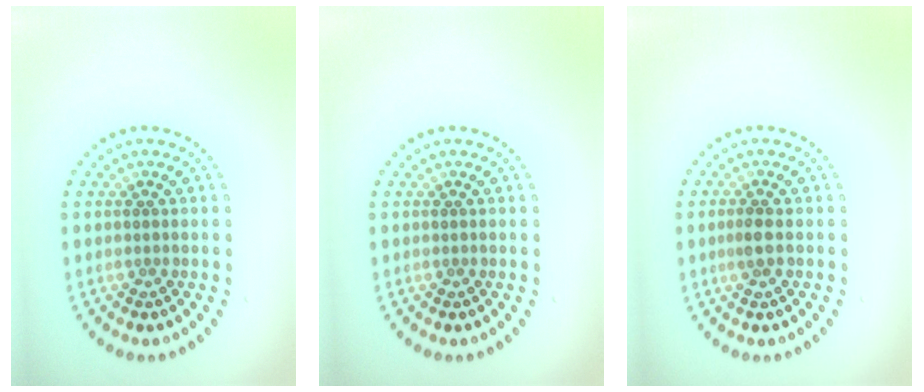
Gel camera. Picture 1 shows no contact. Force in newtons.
{"total": 0.0}
{"total": 1.2, "press": 1.2, "slide": 0.3}